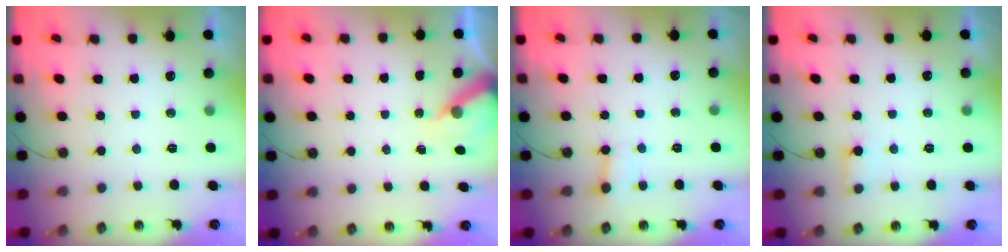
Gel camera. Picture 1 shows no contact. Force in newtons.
{"total": 6.6, "press": 6.6, "slide": 0.4}
{"total": 2.8, "press": 2.8, "slide": 0.3}
{"total": 5.1, "press": 5.1, "slide": 0.4}